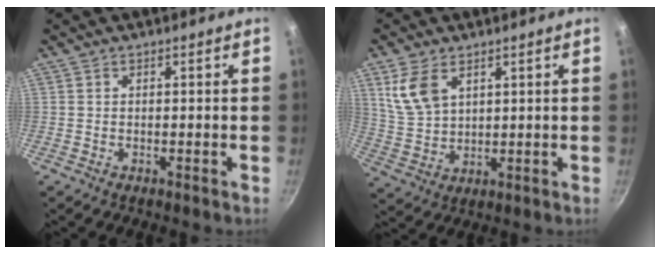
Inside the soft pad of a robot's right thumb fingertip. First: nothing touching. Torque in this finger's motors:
{"motor_torque": [-0.01, 0.09, 0.08, -0.02, 0.08]}